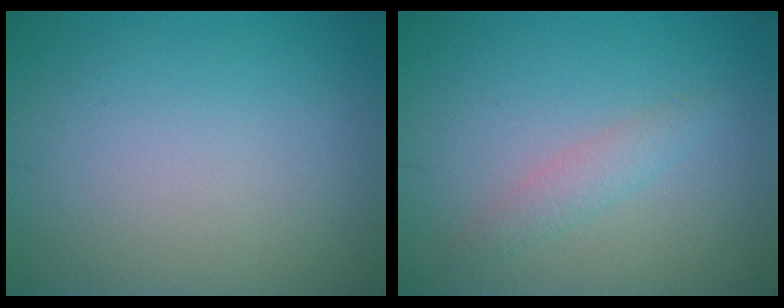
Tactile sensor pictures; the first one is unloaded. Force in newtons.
{"total": 1.6, "press": 1.6, "slide": 0.1}